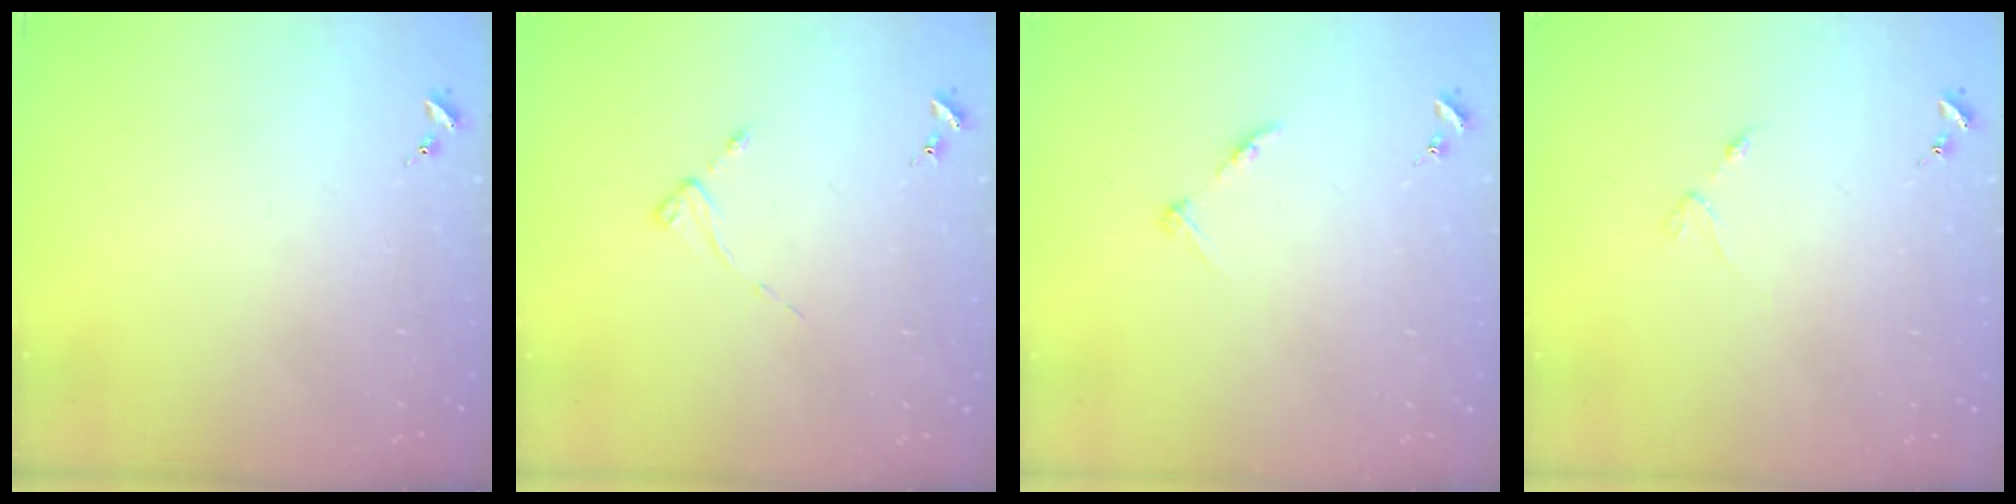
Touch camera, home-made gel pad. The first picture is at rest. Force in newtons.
{"total": 2.0, "press": 2.0, "slide": 0.3}
{"total": 5.2, "press": 5.2, "slide": 0.6}
{"total": 2.5, "press": 2.4, "slide": 0.4}